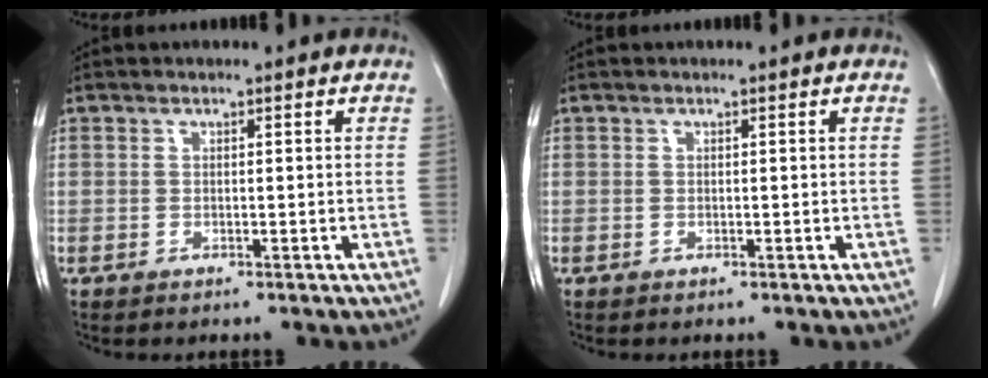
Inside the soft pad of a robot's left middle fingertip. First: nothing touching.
{"total": 0.0}